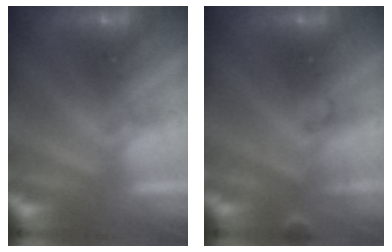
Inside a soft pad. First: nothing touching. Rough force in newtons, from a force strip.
{"total": 2.9}